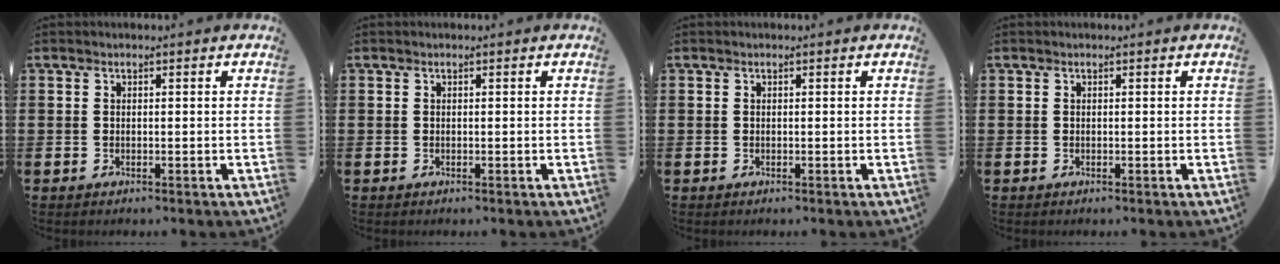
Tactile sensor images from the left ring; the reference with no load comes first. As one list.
[{"total": 0.0}, {"total": 0.0}, {"total": 0.0}]